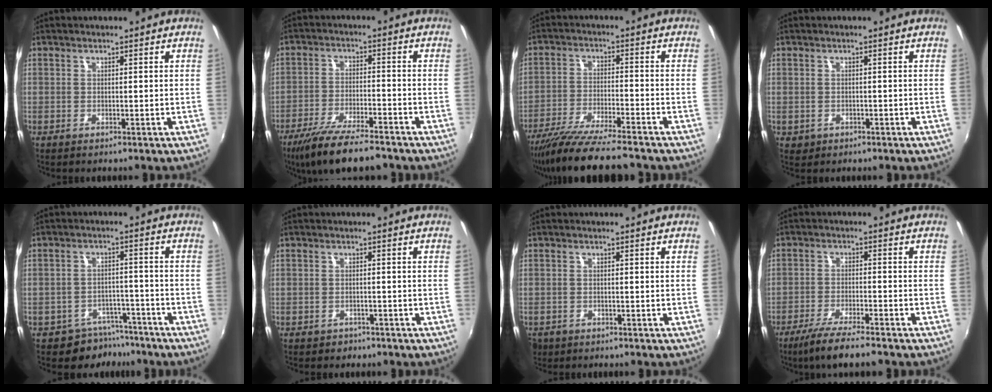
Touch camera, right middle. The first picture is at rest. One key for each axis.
{"total": 13.4, "fx": -10.8, "fy": 2.8, "fz": 7.4, "tx": -0.160, "ty": -0.029, "tz": -0.183}
{"total": 13.3, "fx": -11.6, "fy": 0.8, "fz": 6.6, "tx": -0.141, "ty": -0.034, "tz": -0.199}
{"total": 2.0, "fx": -0.6, "fy": 1.8, "fz": 0.7, "tx": -0.018, "ty": -0.003, "tz": -0.005}
{"total": 6.7, "fx": -5.3, "fy": 4.0, "fz": 0.6, "tx": -0.013, "ty": 0.019, "tz": -0.069}
{"total": 2.1, "fx": -1.3, "fy": 1.7, "fz": 0.2, "tx": -0.010, "ty": 0.000, "tz": -0.018}
{"total": 2.8, "fx": -1.4, "fy": 2.2, "fz": 1.0, "tx": -0.026, "ty": -0.007, "tz": -0.021}
{"total": 7.9, "fx": -6.5, "fy": 0.5, "fz": 4.5, "tx": -0.102, "ty": -0.019, "tz": -0.113}